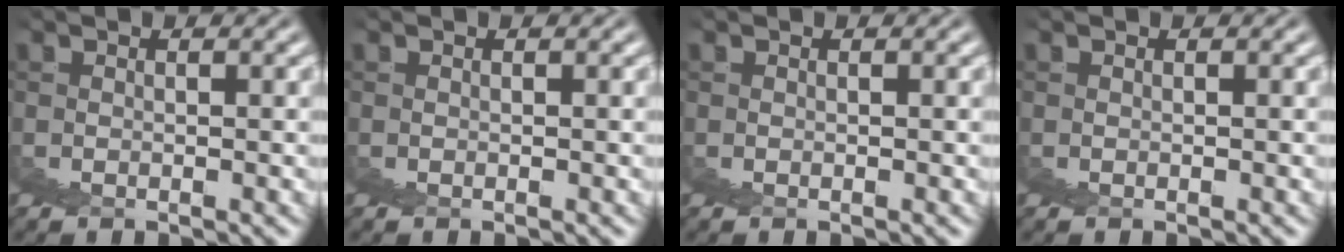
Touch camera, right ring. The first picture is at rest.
{"total": 0.0}
{"total": 0.0}
{"total": 0.0}